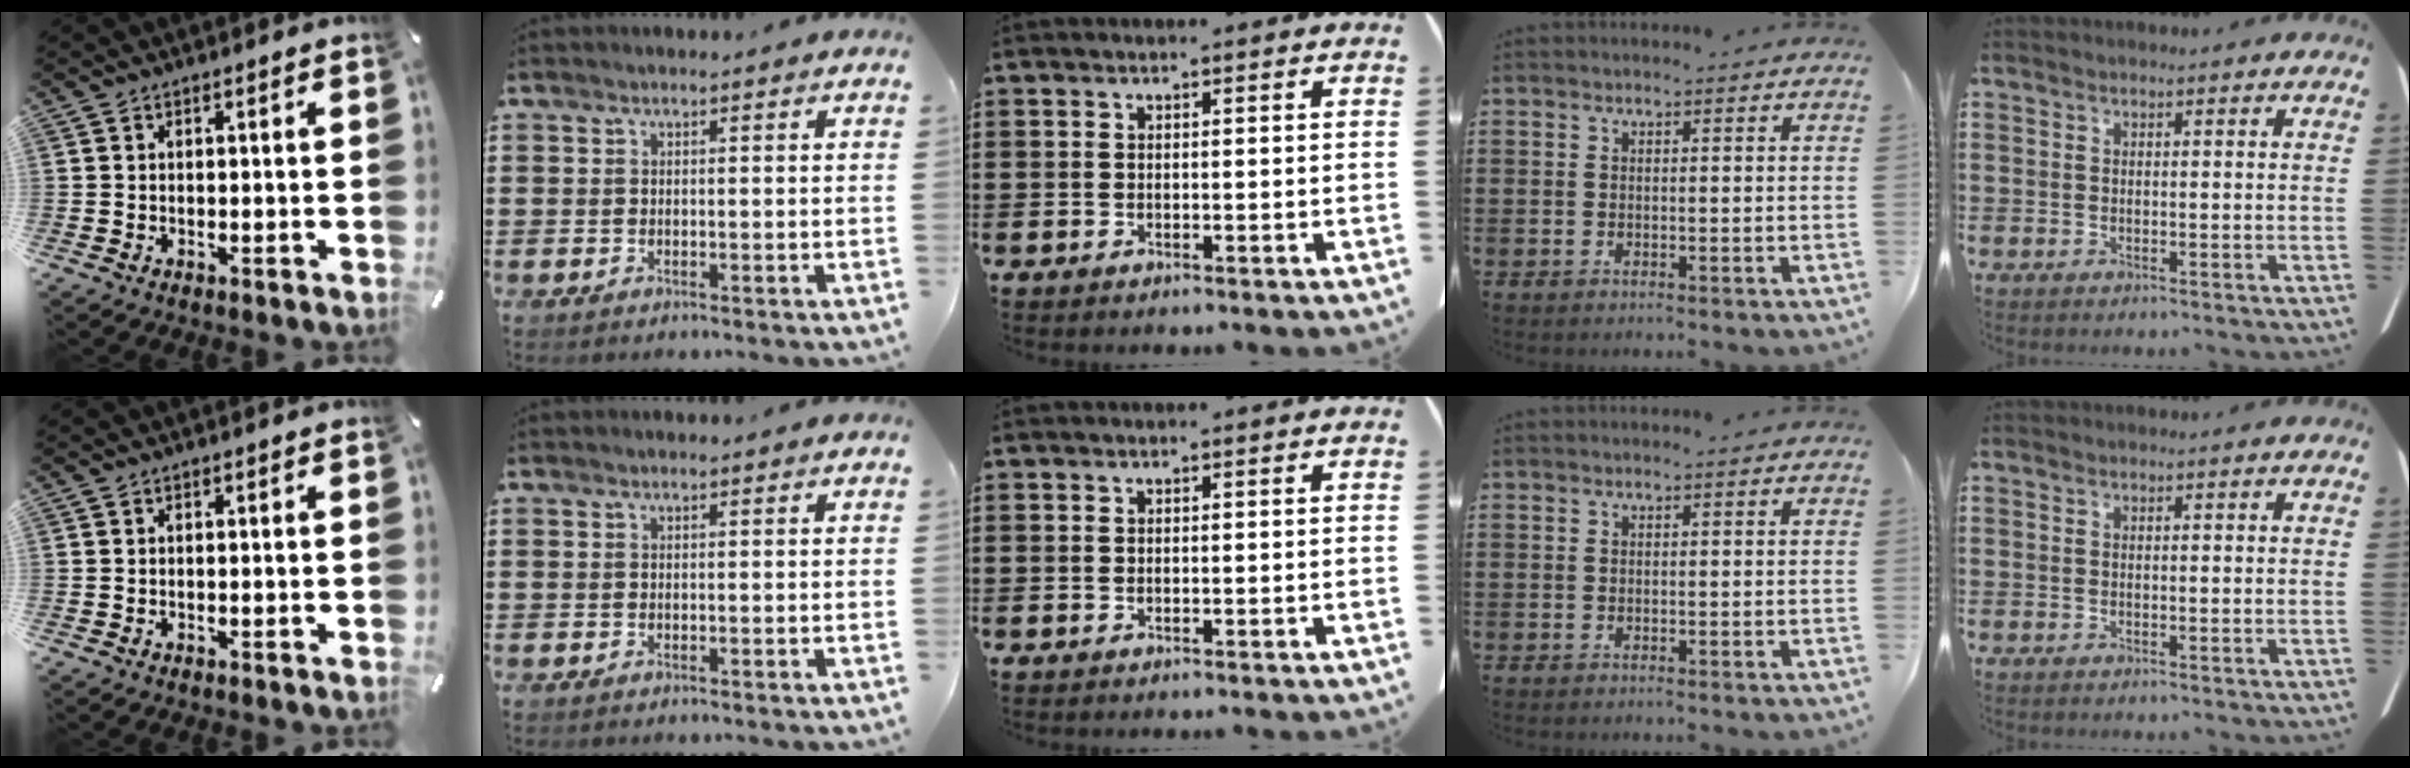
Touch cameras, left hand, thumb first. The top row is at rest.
{}